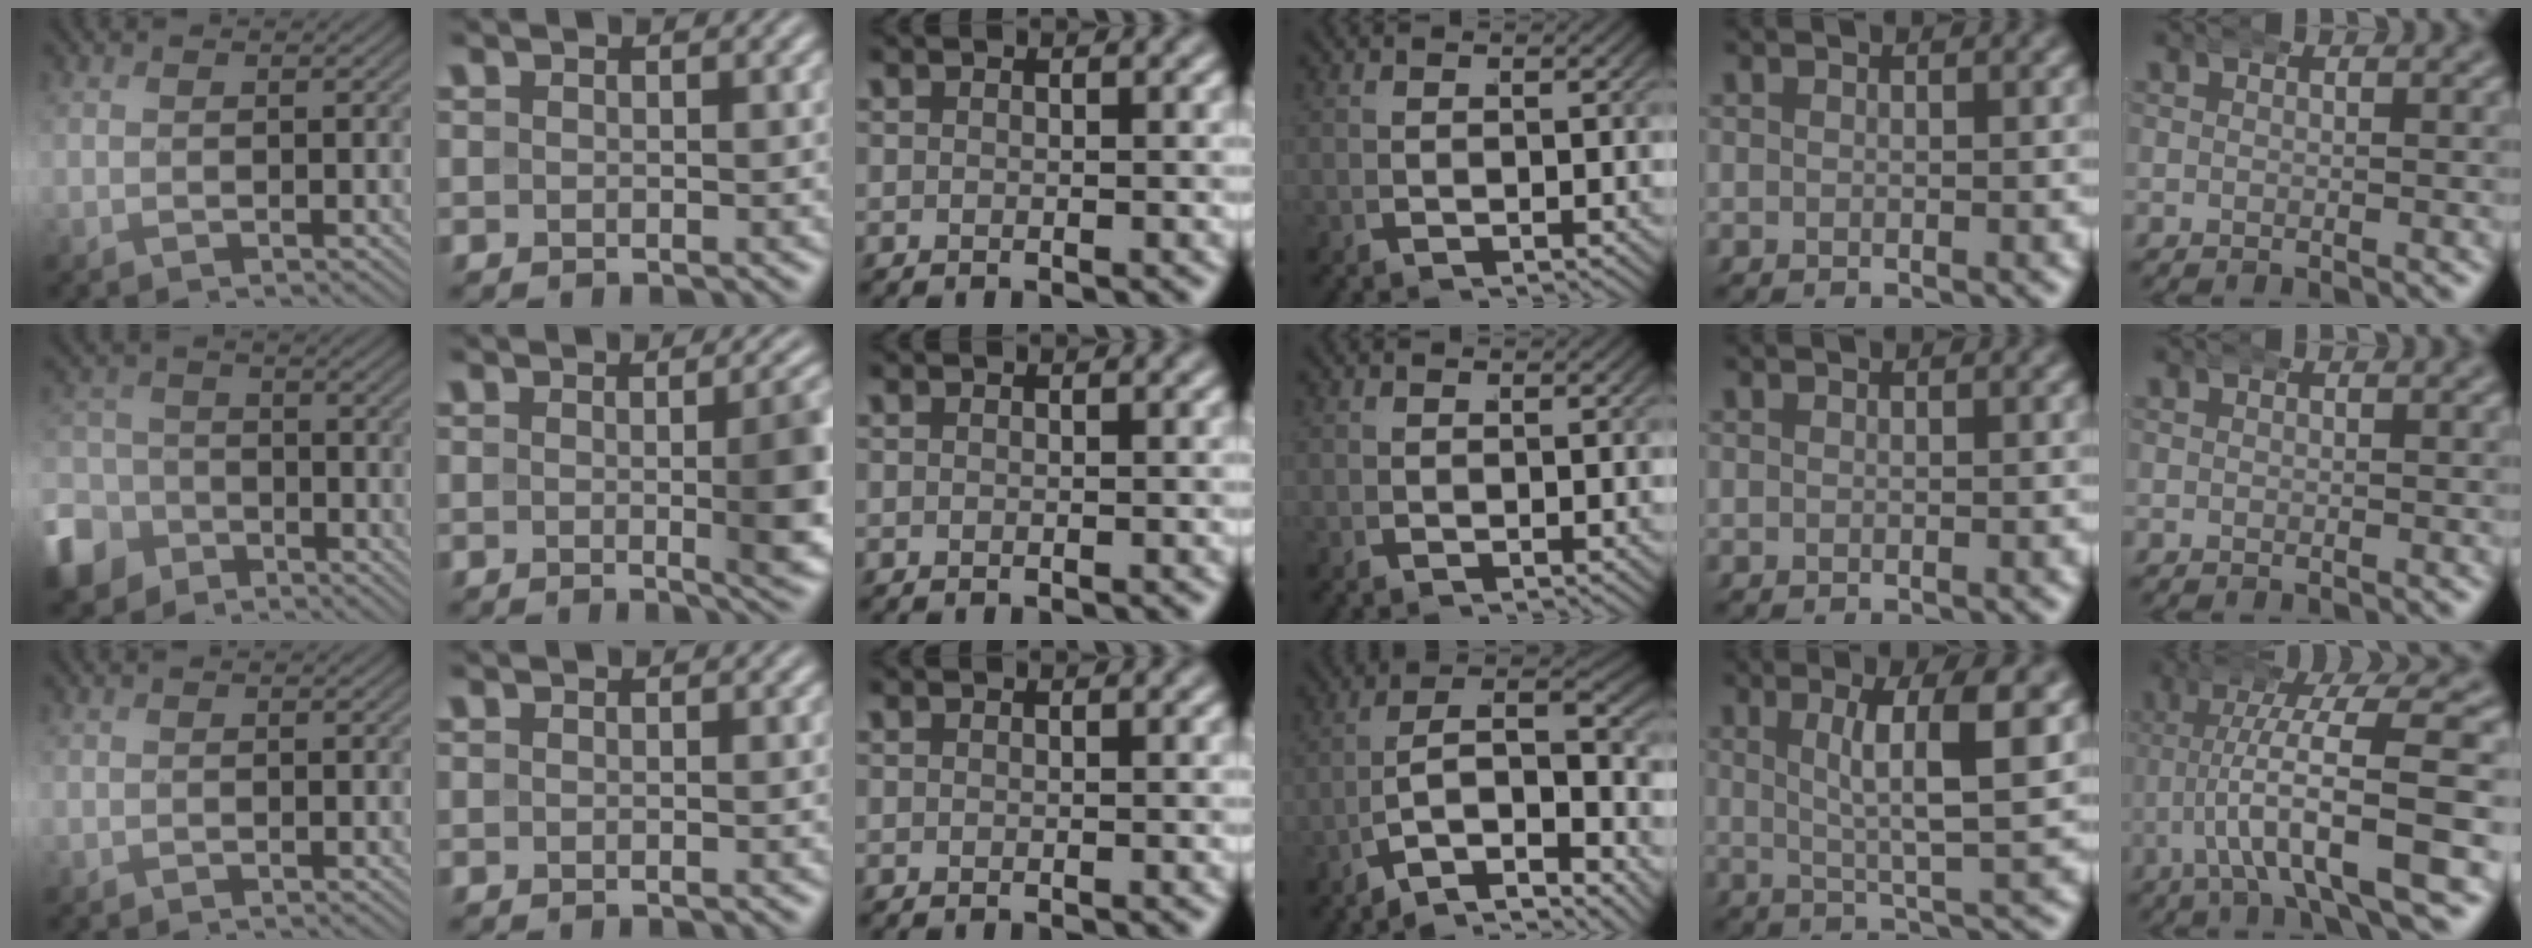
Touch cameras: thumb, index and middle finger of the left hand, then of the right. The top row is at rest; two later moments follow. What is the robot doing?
{"motion": "wrap", "object": "bandana"}